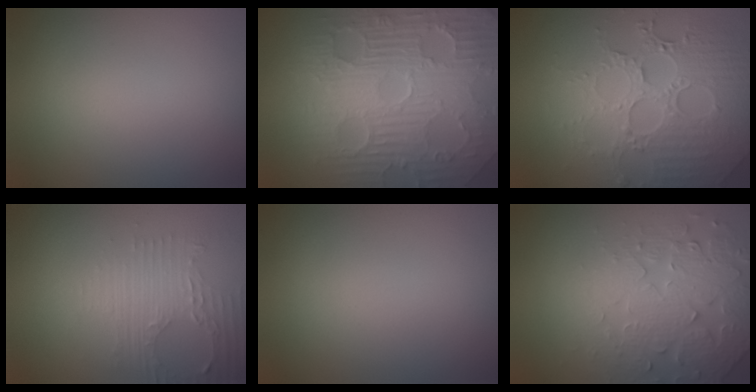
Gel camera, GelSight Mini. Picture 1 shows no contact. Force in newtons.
{"total": 11.6, "press": 7.5, "slide": 8.9}
{"total": 7.1, "press": 5.5, "slide": 4.6}
{"total": 3.8, "press": 2.7, "slide": 2.7}
{"total": 0.0}
{"total": 4.5, "press": 4.4, "slide": 1.1}